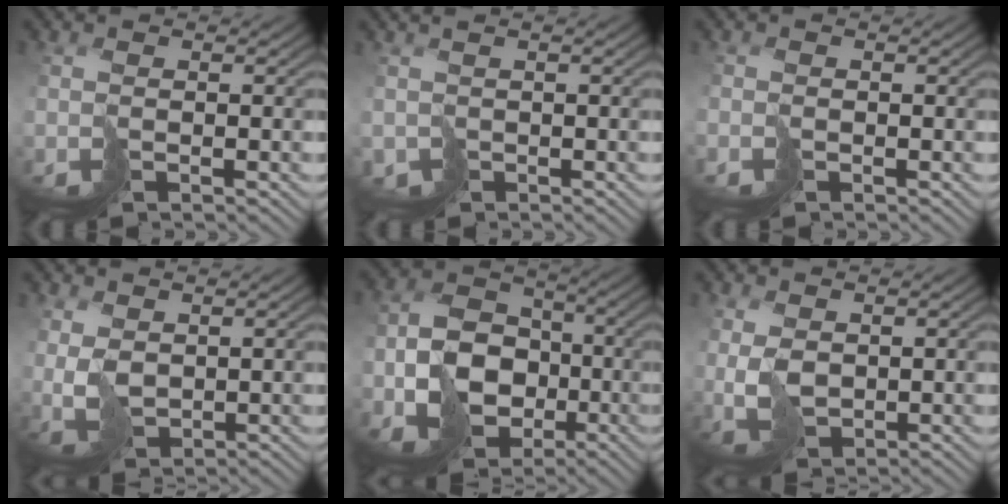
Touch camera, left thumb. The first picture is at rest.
{"total": 1.4, "force": [0.2, 0.2, -1.4], "torque": [0.031, 0.000, 0.011]}
{"total": 0.8, "force": [-0.6, 0.4, -0.2], "torque": [-0.002, -0.006, -0.014]}
{"total": 2.7, "force": [1.7, 1.7, 1.0], "torque": [-0.039, 0.001, 0.045]}
{"total": 10.2, "force": [-3.0, 8.3, 5.0], "torque": [-0.107, -0.032, -0.057]}
{"total": 2.9, "force": [1.3, 2.1, 1.5], "torque": [-0.052, -0.001, 0.036]}